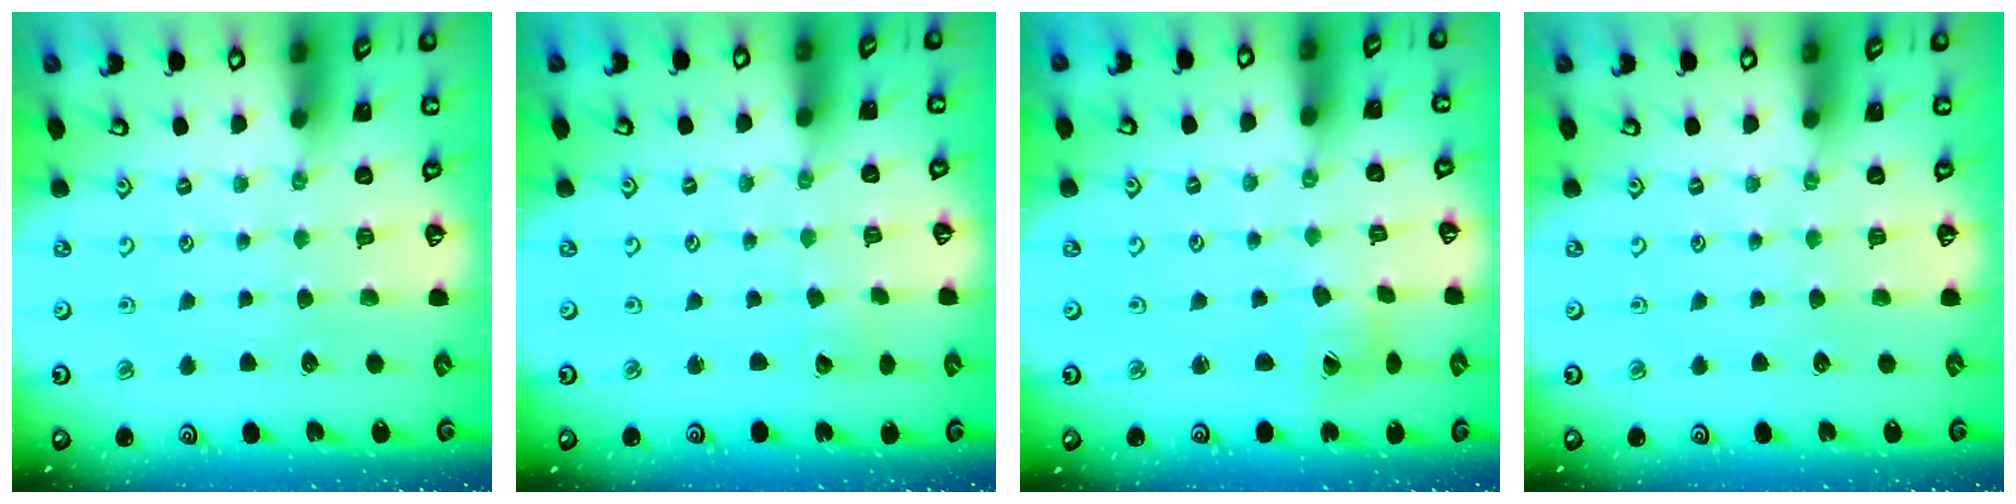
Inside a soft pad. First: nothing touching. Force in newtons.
{"total": 1.6, "press": 1.6, "slide": 0.0}
{"total": 3.0, "press": 3.0, "slide": 0.4}
{"total": 0.0}